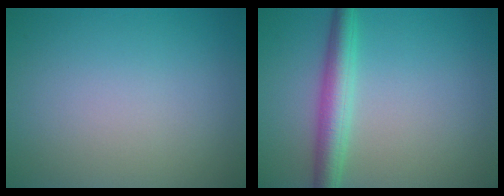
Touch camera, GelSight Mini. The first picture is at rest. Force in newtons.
{"total": 3.8, "press": 3.8, "slide": 0.1}